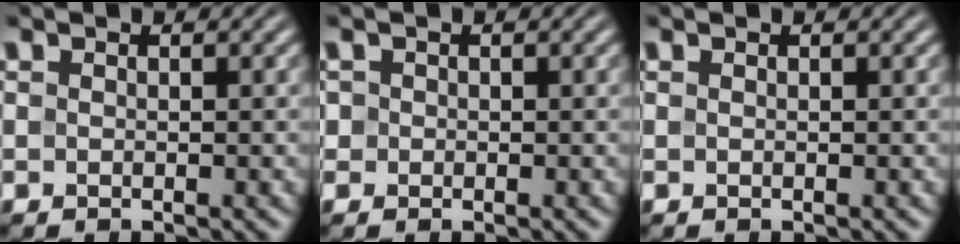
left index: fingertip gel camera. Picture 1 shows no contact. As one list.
[{"total": 0.9, "force": [0.0, 0.9, 0.0], "torque": [0.008, -0.002, -0.005]}, {"total": 0.0}]